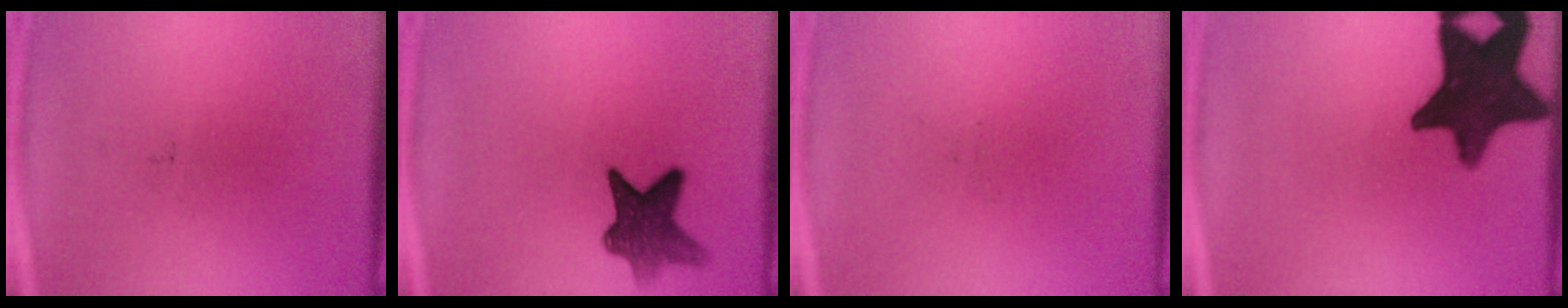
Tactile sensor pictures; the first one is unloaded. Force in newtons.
{"total": 8.3}
{"total": 0.0}
{"total": 15.0}